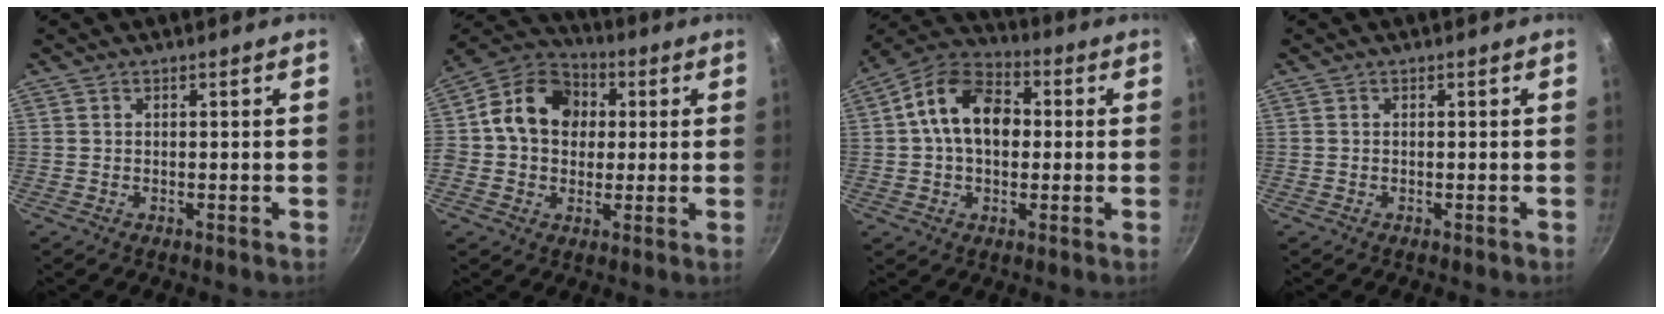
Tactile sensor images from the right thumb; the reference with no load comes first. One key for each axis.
{"total": 14.9, "fx": 2.2, "fy": 11.9, "fz": 8.6, "tx": -0.121, "ty": 0.028, "tz": 0.015}
{"total": 13.7, "fx": 1.5, "fy": 9.4, "fz": 9.9, "tx": -0.135, "ty": 0.026, "tz": 0.004}
{"total": 0.0}